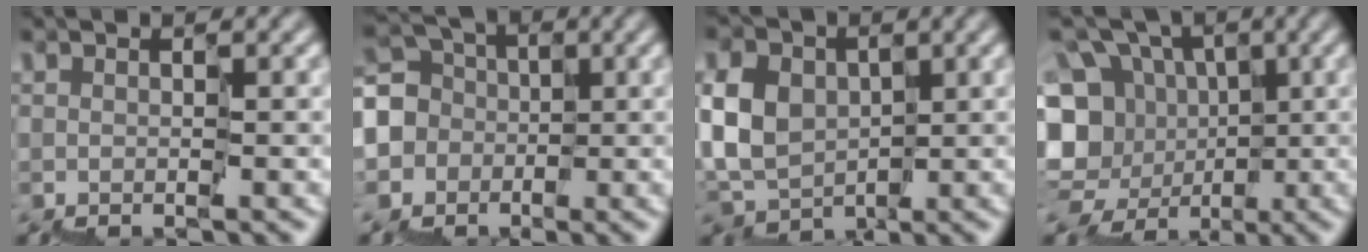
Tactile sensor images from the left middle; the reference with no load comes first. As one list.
[{"total": 5.0, "force": [-1.7, 4.7, 0.0], "torque": [-0.013, 0.026, -0.058]}, {"total": 6.2, "force": [0.9, 5.0, 3.5], "torque": [-0.075, 0.019, 0.002]}, {"total": 9.0, "force": [-1.4, 8.0, 3.8], "torque": [-0.076, 0.008, -0.033]}]